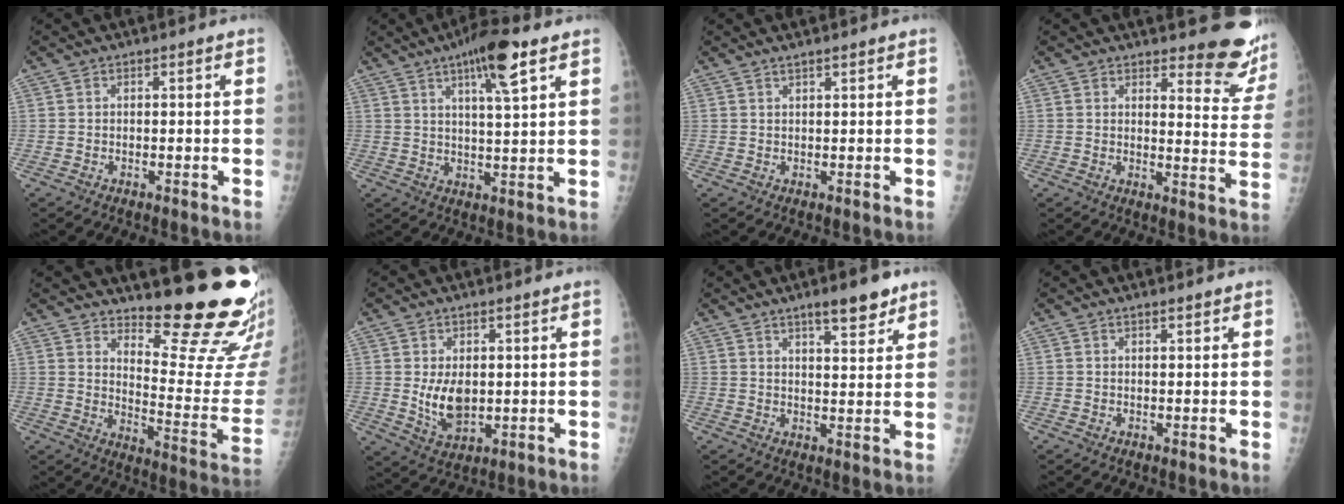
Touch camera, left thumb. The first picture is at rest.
{"total": 10.1, "force": [5.3, 1.7, 8.4], "torque": [-0.127, -0.018, 0.085]}
{"total": 1.0, "force": [0.8, 0.0, 0.6], "torque": [-0.003, -0.001, 0.018]}
{"total": 11.4, "force": [9.7, 3.3, 5.0], "torque": [-0.025, -0.085, 0.101]}
{"total": 18.5, "force": [15.8, 3.0, 9.2], "torque": [-0.092, -0.171, 0.216]}
{"total": 6.6, "force": [0.5, 4.1, 5.2], "torque": [-0.073, -0.018, 0.025]}
{"total": 7.1, "force": [4.9, 1.7, 4.9], "torque": [-0.054, -0.029, 0.074]}
{"total": 0.8, "force": [0.6, 0.0, 0.5], "torque": [0.000, -0.003, 0.013]}